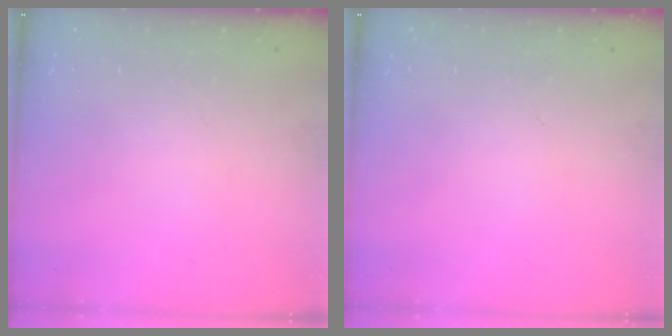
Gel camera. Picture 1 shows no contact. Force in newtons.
{"total": 0.0}